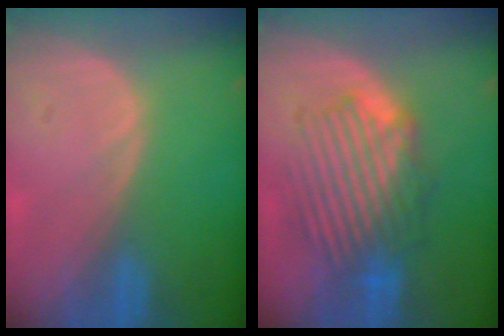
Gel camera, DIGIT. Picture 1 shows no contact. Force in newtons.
{"total": 8.8, "press": 8.4, "slide": 2.6}